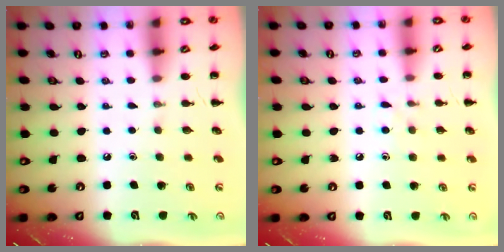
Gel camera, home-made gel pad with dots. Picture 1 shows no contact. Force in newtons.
{"total": 4.8, "press": 4.4, "slide": 2.0}